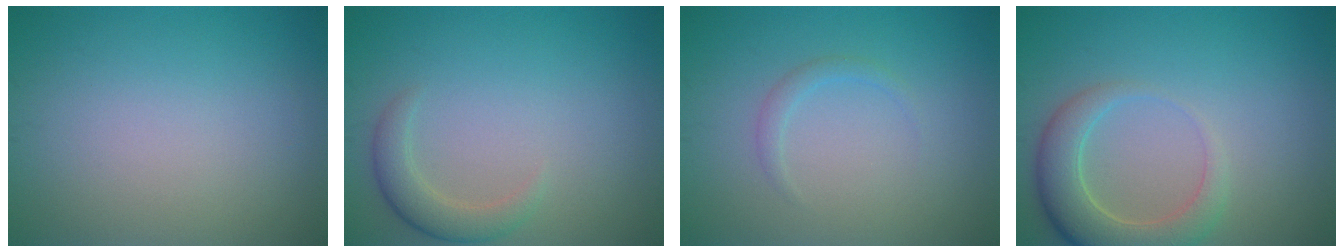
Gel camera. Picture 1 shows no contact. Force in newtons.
{"total": 2.6, "press": 2.6, "slide": 0.1}
{"total": 1.1, "press": 1.1, "slide": 0.1}
{"total": 5.0, "press": 4.9, "slide": 0.6}